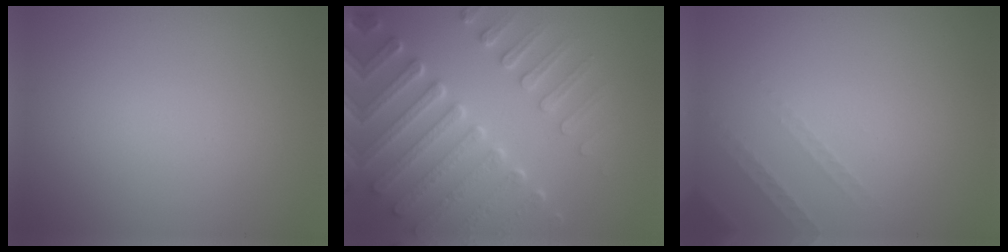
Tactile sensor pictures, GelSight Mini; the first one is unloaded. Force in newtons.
{"total": 7.5, "press": 5.8, "slide": 4.7}
{"total": 1.3, "press": 1.2, "slide": 0.4}